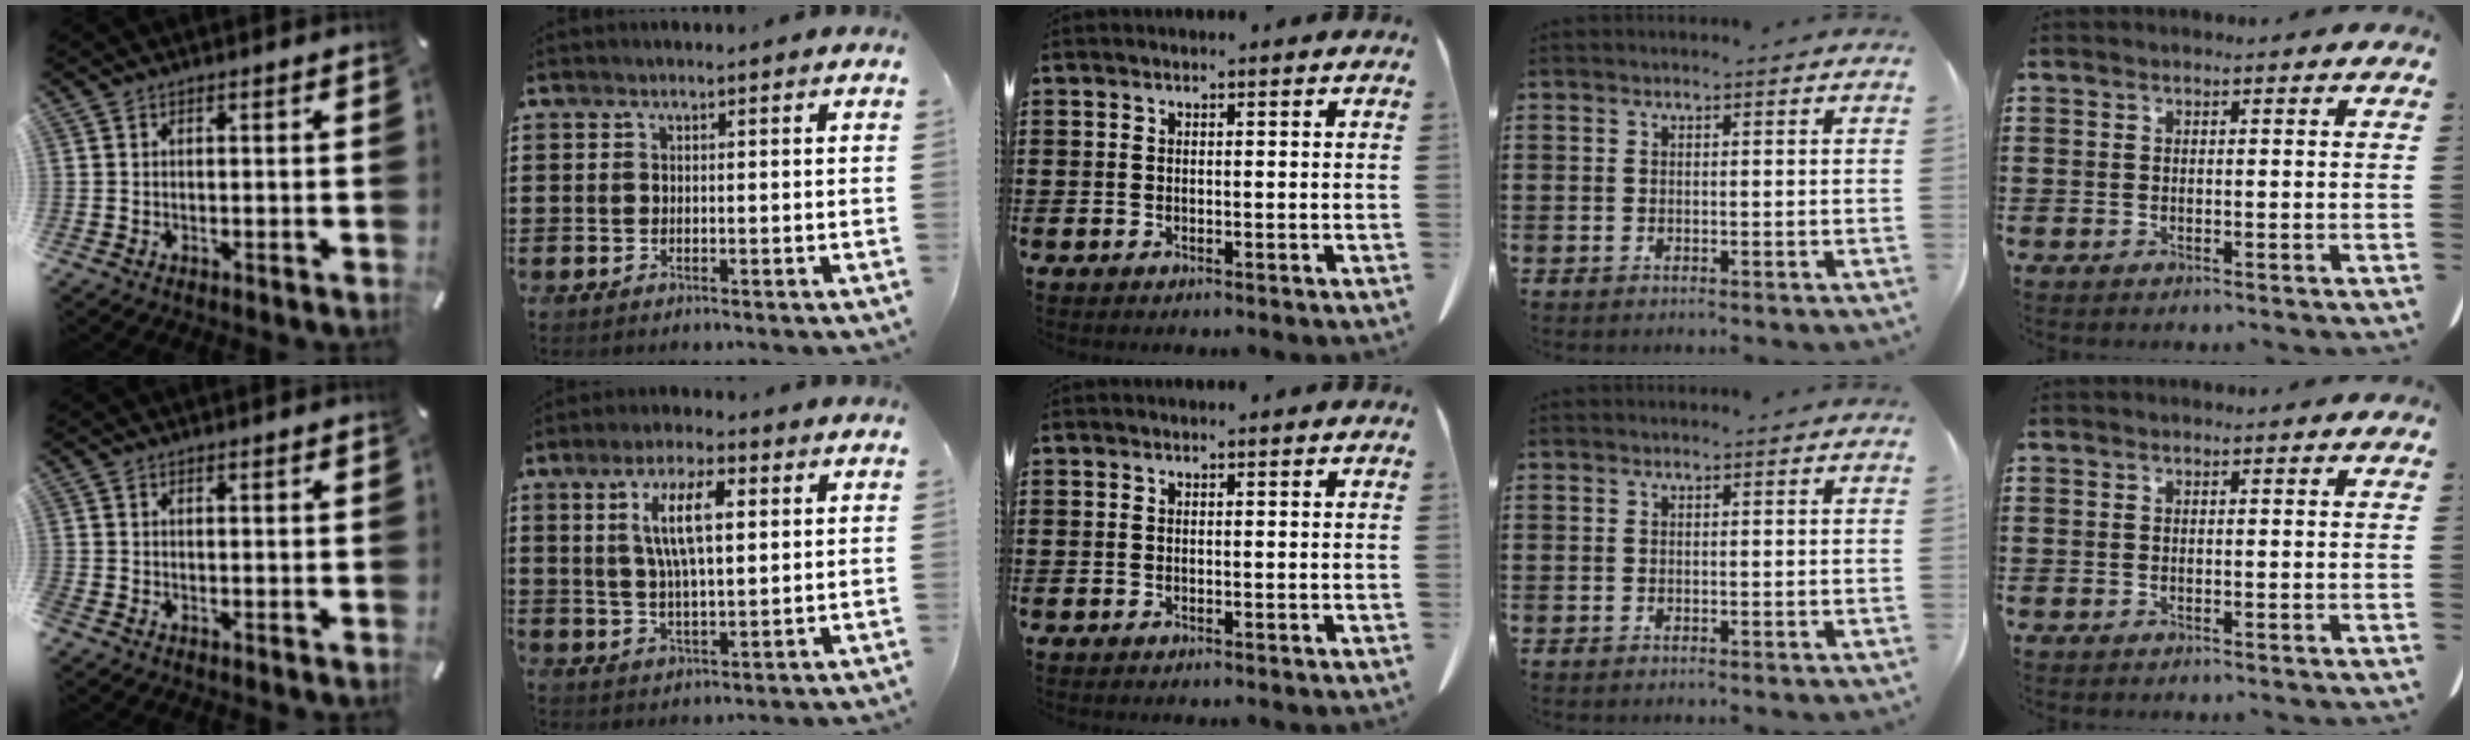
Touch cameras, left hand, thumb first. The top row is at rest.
{"thumb": {"total": 0.6, "force": [-0.4, 0.4, 0.1], "torque": [0.002, 0.001, -0.010]}, "index": {"total": 9.1, "force": [3.1, 3.2, 7.9], "torque": [-0.156, 0.011, 0.049]}}